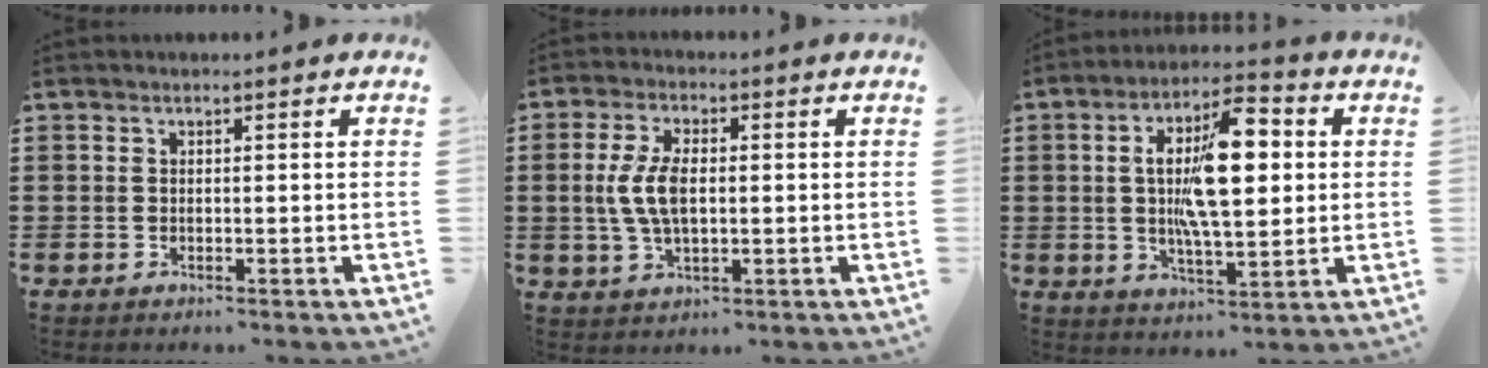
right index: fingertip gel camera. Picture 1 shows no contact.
{"total": 6.6, "force": [0.1, 3.0, 5.9], "torque": [-0.141, -0.001, -0.007]}
{"total": 13.2, "force": [1.5, 5.1, 12.1], "torque": [-0.212, 0.002, 0.018]}